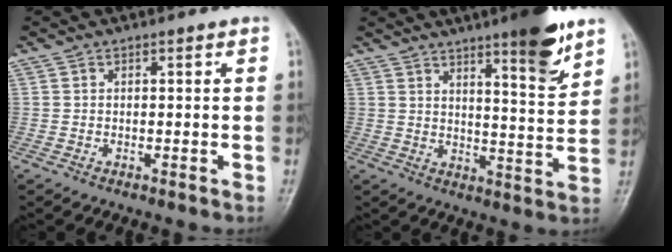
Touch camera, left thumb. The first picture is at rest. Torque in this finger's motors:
{"motor_torque": [2.00, 0.91, 1.04, -1.19, 0.27]}